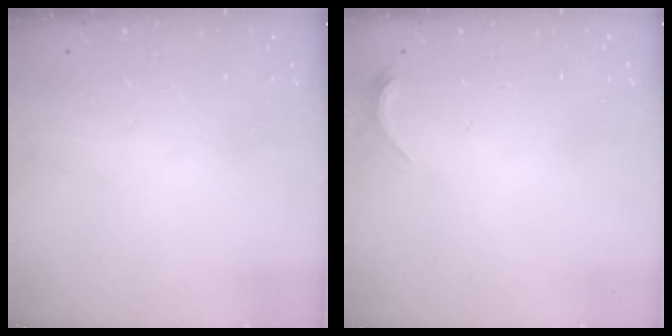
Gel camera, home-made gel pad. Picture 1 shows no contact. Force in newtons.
{"total": 3.7, "press": 3.6, "slide": 0.7}